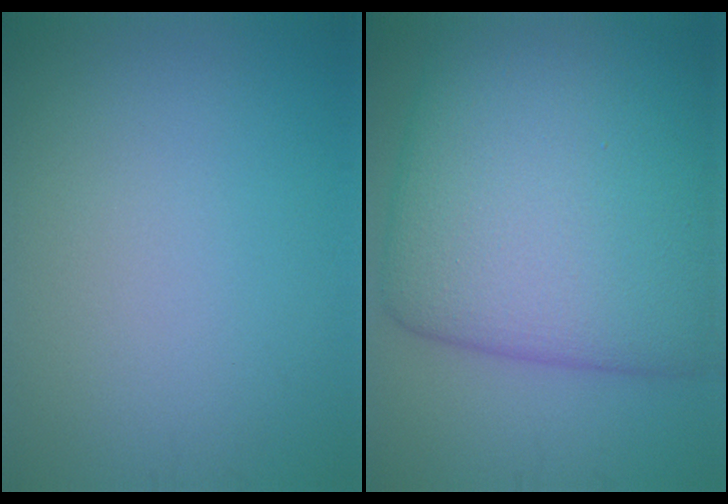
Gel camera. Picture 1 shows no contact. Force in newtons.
{"total": 14.3, "press": 14.3, "slide": 0.4}